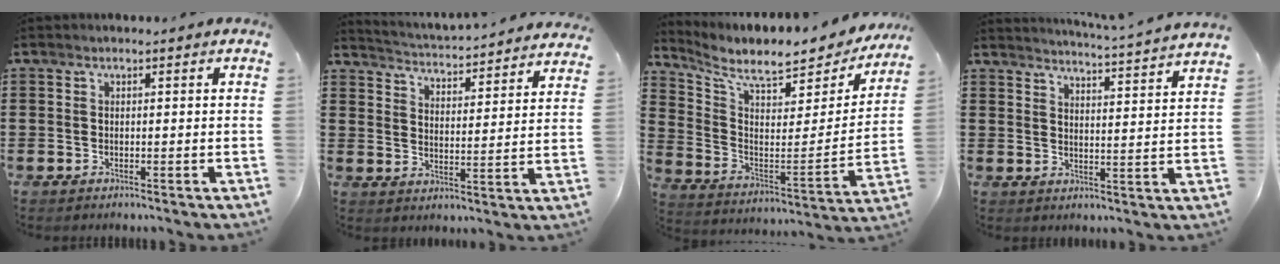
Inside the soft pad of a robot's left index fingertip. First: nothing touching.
{"total": 3.5, "force": [3.4, -0.8, -0.1], "torque": [-0.022, -0.038, 0.051]}
{"total": 8.2, "force": [7.3, 1.2, 3.5], "torque": [-0.097, -0.064, 0.119]}
{"total": 4.1, "force": [3.8, -1.2, 0.7], "torque": [-0.022, -0.039, 0.061]}